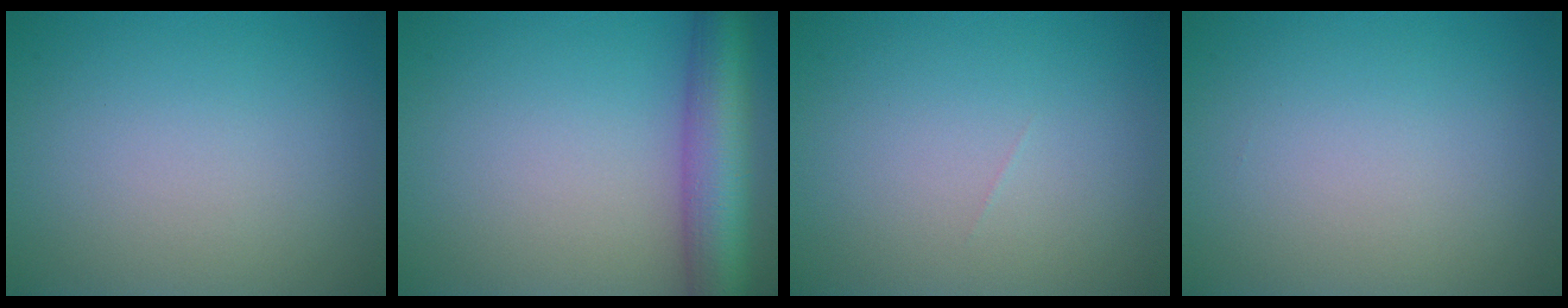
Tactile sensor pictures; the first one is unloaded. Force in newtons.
{"total": 7.8, "press": 7.8, "slide": 0.3}
{"total": 0.0}
{"total": 0.0}